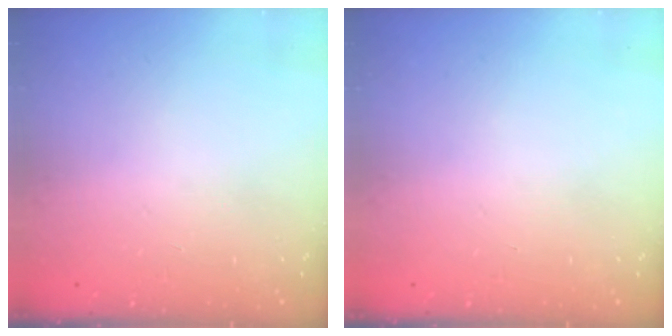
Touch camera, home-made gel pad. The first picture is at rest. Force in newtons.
{"total": 0.0}